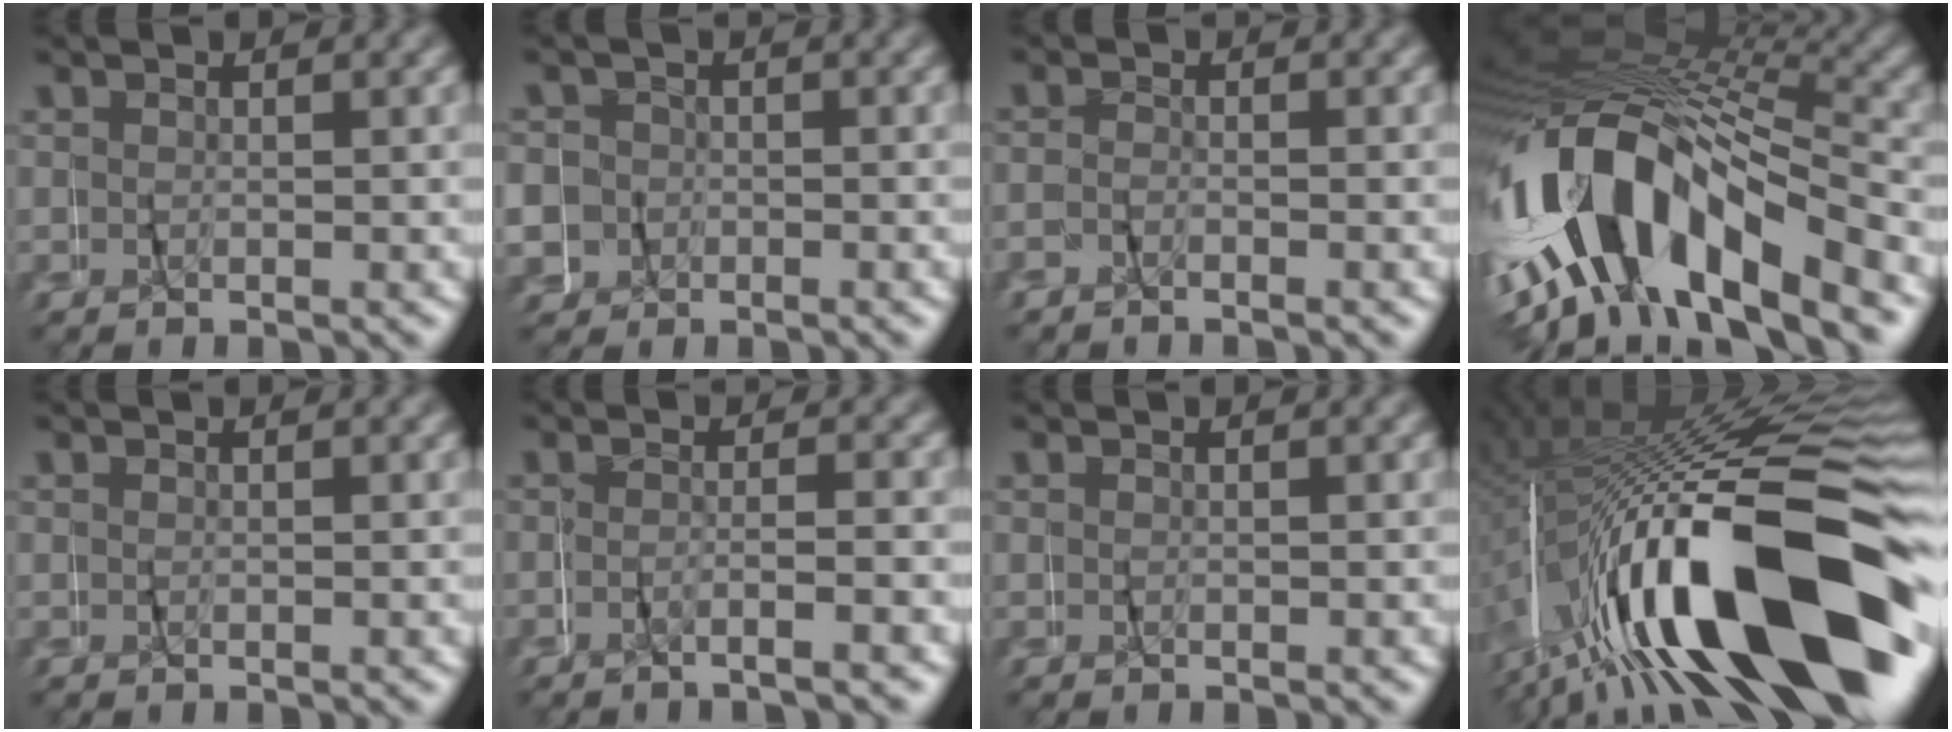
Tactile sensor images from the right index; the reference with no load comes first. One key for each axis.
{"total": 6.1, "fx": 0.5, "fy": 5.9, "fz": 1.4, "tx": -0.044, "ty": 0.010, "tz": -0.005}
{"total": 1.3, "fx": -1.2, "fy": 0.4, "fz": -0.3, "tx": -0.008, "ty": 0.007, "tz": -0.029}
{"total": 15.9, "fx": -3.6, "fy": 9.8, "fz": 12.0, "tx": -0.253, "ty": 0.008, "tz": -0.057}
{"total": 0.0}
{"total": 2.1, "fx": -1.9, "fy": -0.5, "fz": 0.8, "tx": -0.026, "ty": 0.007, "tz": -0.035}
{"total": 0.0}
{"total": 22.6, "fx": -5.3, "fy": 9.4, "fz": 19.8, "tx": -0.330, "ty": 0.013, "tz": -0.071}